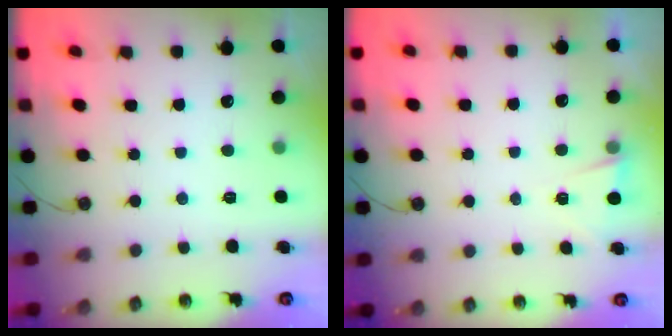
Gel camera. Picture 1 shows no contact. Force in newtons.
{"total": 1.5, "press": 1.3, "slide": 0.8}